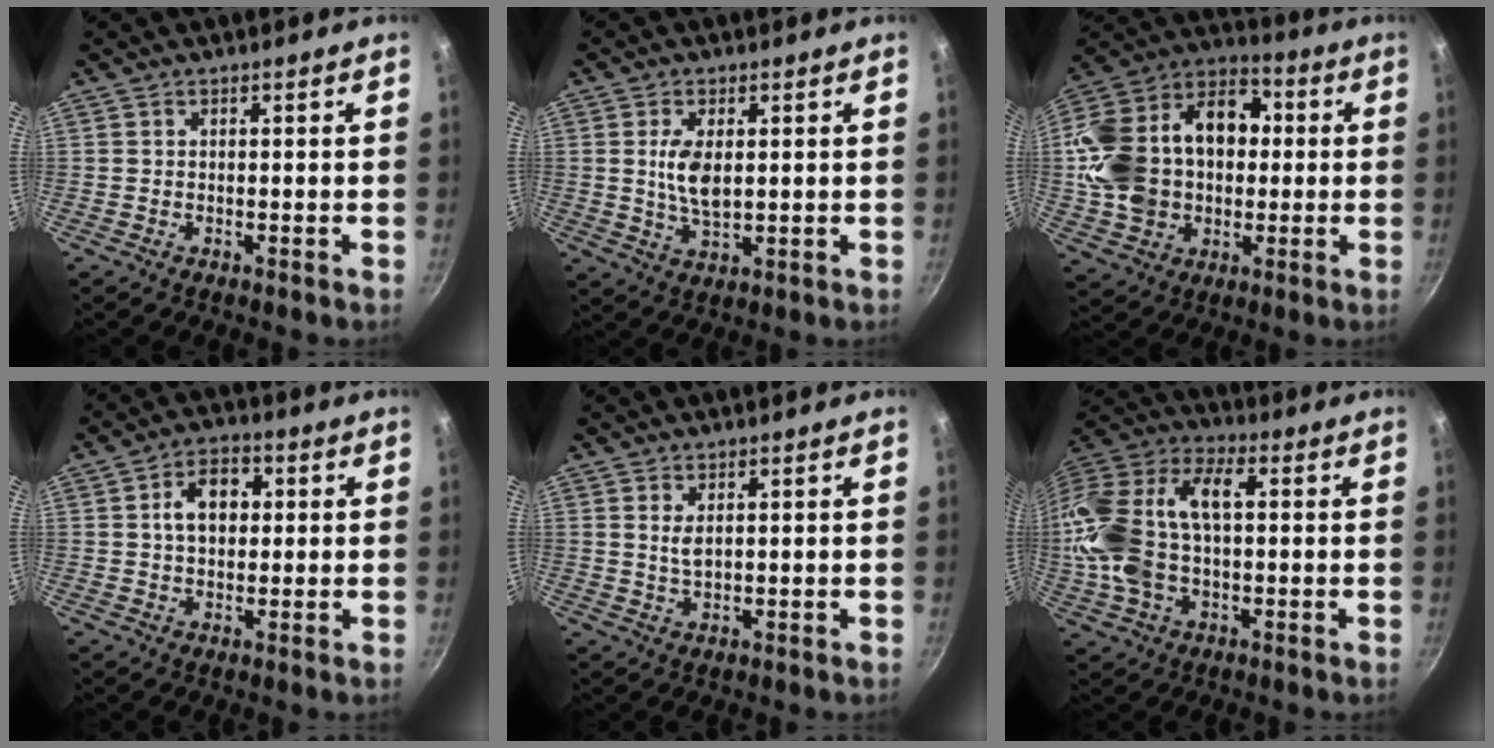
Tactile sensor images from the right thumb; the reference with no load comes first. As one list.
[{"total": 6.6, "force": [1.0, 3.3, 5.7], "torque": [-0.108, -0.011, 0.022]}, {"total": 25.6, "force": [1.0, 19.0, 17.2], "torque": [-0.310, 0.057, 0.016]}, {"total": 7.8, "force": [1.3, 5.4, 5.5], "torque": [-0.061, 0.011, 0.013]}, {"total": 2.8, "force": [0.8, 1.4, 2.3], "torque": [-0.042, -0.007, 0.019]}, {"total": 22.2, "force": [0.6, 13.6, 17.6], "torque": [-0.356, 0.041, 0.003]}]